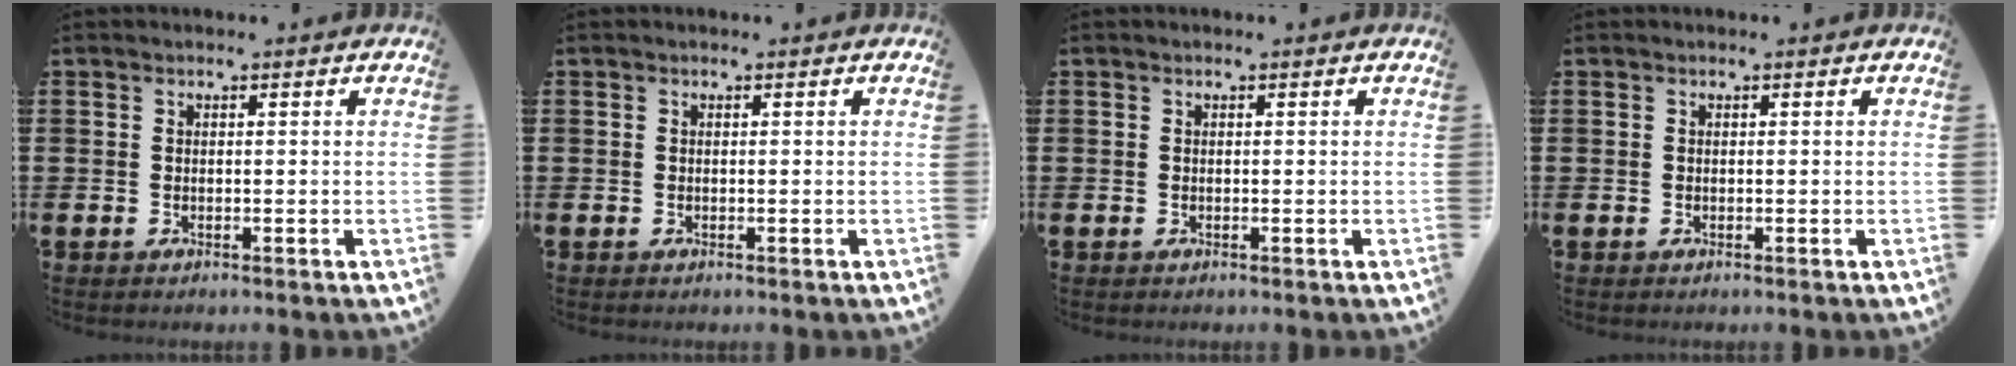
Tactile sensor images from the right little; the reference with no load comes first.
{"total": 0.0}
{"total": 0.0}
{"total": 0.0}